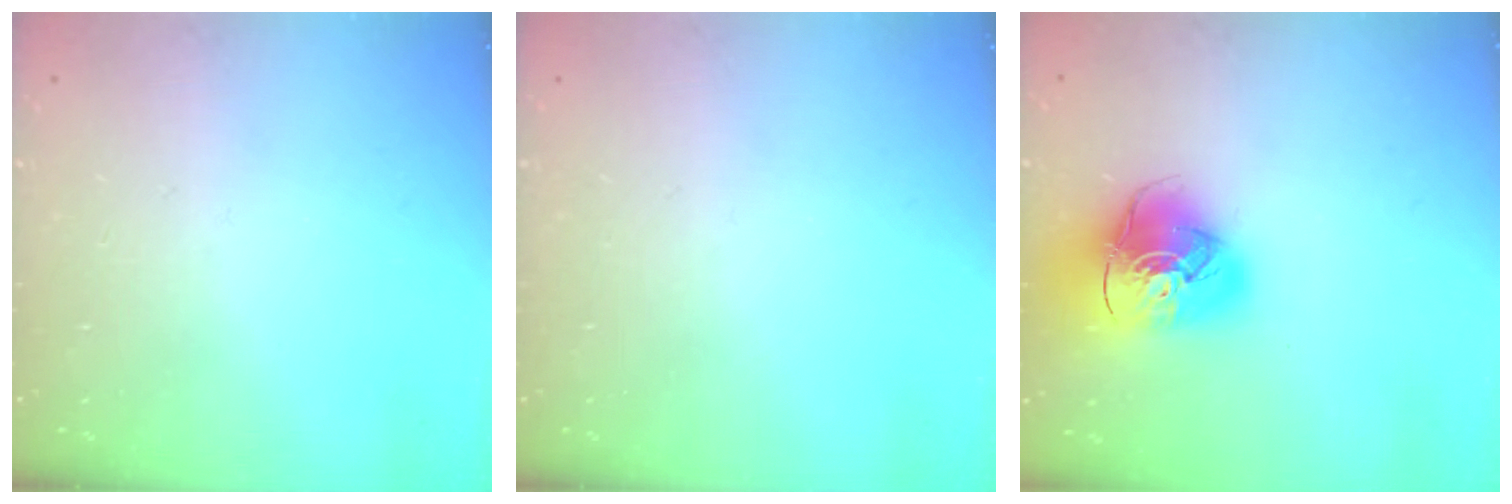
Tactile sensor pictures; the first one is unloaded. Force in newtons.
{"total": 0.0}
{"total": 14.9, "press": 14.8, "slide": 1.9}